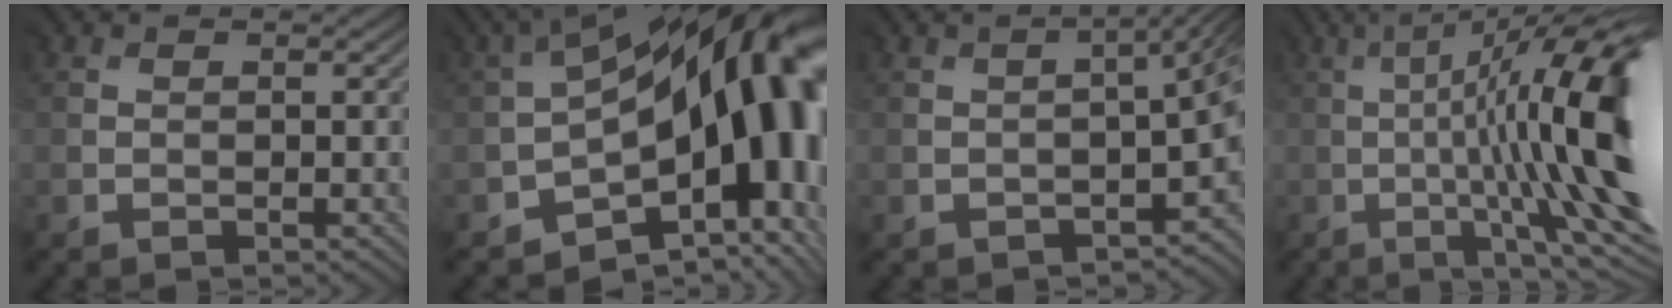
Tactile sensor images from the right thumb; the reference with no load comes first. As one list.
[{"total": 16.9, "force": [-1.4, 9.2, 14.0], "torque": [-0.176, -0.016, -0.009]}, {"total": 6.0, "force": [-2.9, 1.6, 5.0], "torque": [-0.058, -0.015, -0.036]}, {"total": 17.2, "force": [-0.4, 4.0, 16.7], "torque": [-0.231, 0.023, 0.002]}]